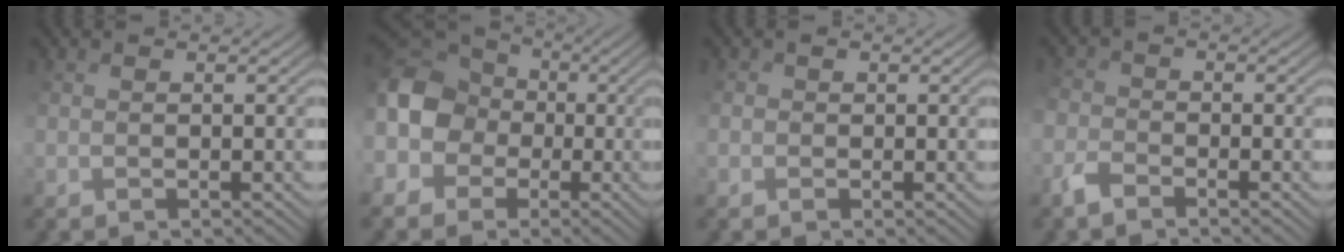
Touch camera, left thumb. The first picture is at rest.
{"total": 10.8, "force": [-0.4, 9.2, 5.6], "torque": [-0.156, 0.005, -0.033]}
{"total": 1.2, "force": [-0.5, 1.1, 0.2], "torque": [0.000, 0.004, -0.004]}
{"total": 2.8, "force": [-2.1, 1.0, 1.6], "torque": [-0.037, 0.005, -0.055]}